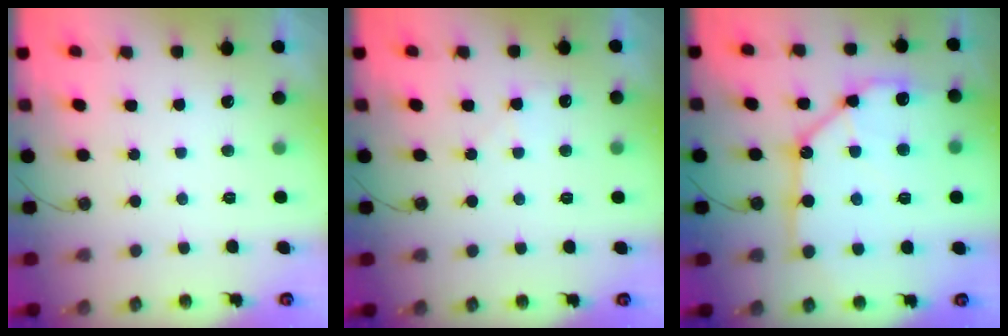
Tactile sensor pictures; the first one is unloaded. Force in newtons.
{"total": 4.7, "press": 4.7, "slide": 0.7}
{"total": 16.8, "press": 16.6, "slide": 2.1}